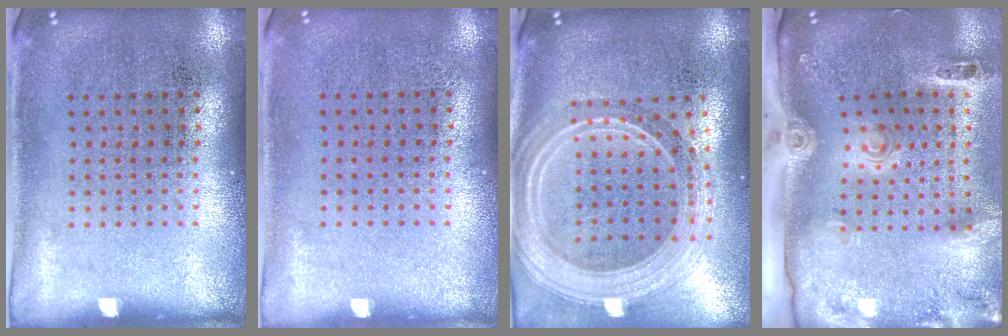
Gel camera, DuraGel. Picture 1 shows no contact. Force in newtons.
{"total": 0.0}
{"total": 2.7, "press": 2.2, "slide": 1.6}
{"total": 3.1, "press": 2.1, "slide": 2.3}